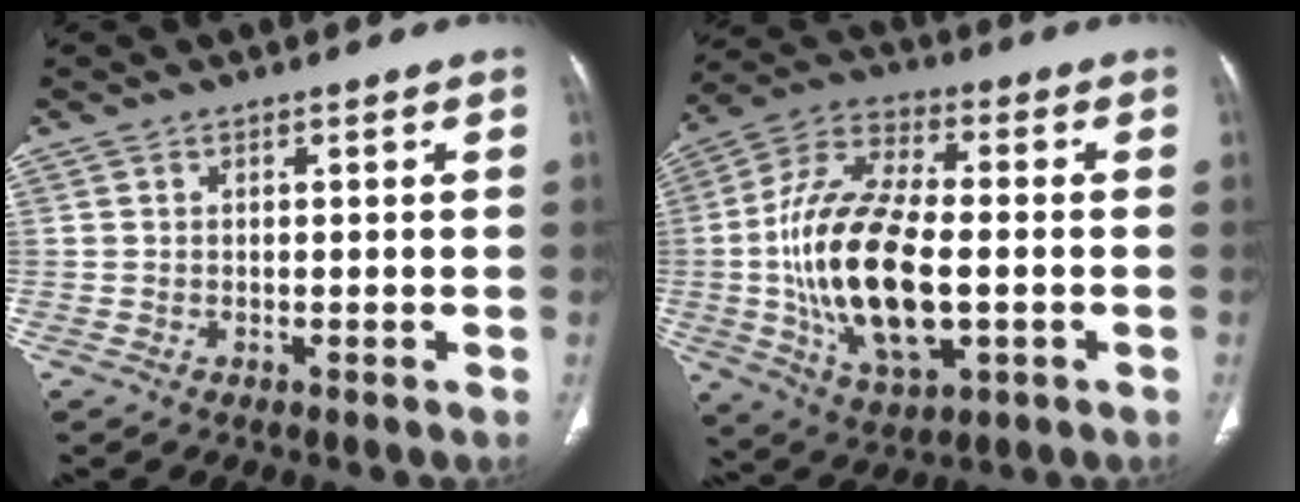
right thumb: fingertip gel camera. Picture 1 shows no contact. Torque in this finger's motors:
{"motor_torque": [-0.14, 2.86, 1.82, 0.36, 0.28]}